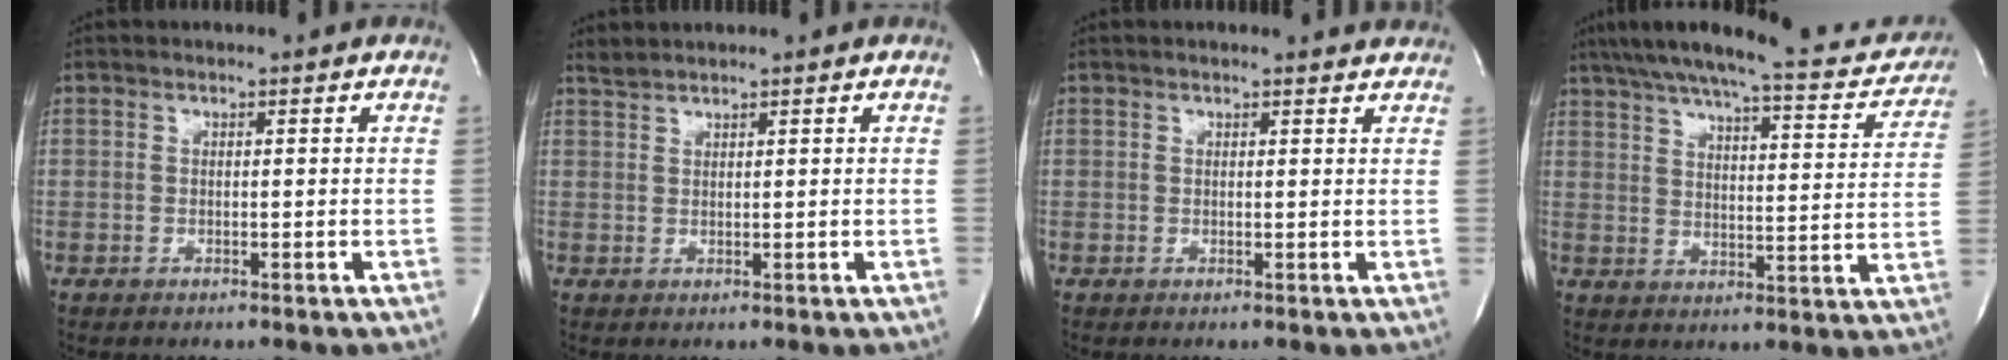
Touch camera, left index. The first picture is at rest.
{"total": 1.3, "force": [1.3, -0.2, 0.0], "torque": [-0.004, 0.010, 0.031]}
{"total": 3.9, "force": [3.8, 0.6, 0.8], "torque": [-0.011, 0.003, 0.026]}
{"total": 21.4, "force": [18.9, 3.9, 9.4], "torque": [-0.142, -0.013, 0.236]}